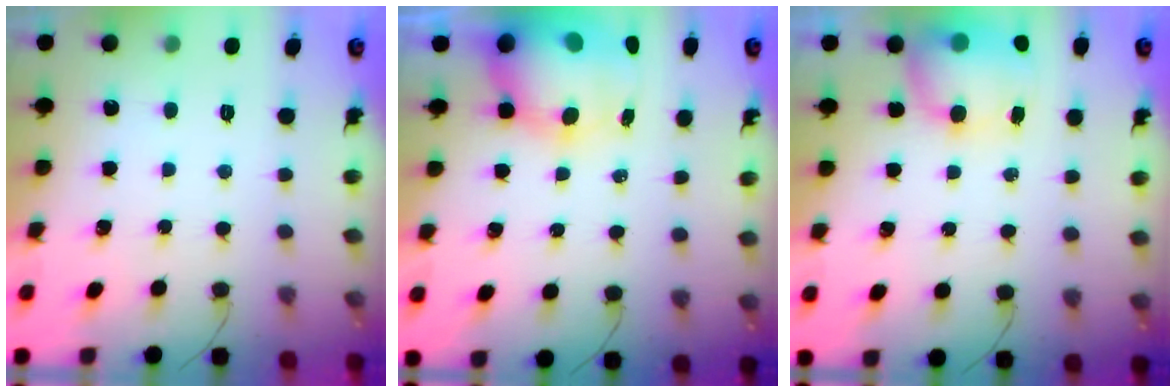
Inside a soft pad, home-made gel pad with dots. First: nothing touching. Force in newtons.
{"total": 11.8, "press": 11.5, "slide": 2.7}
{"total": 8.0, "press": 7.9, "slide": 1.3}